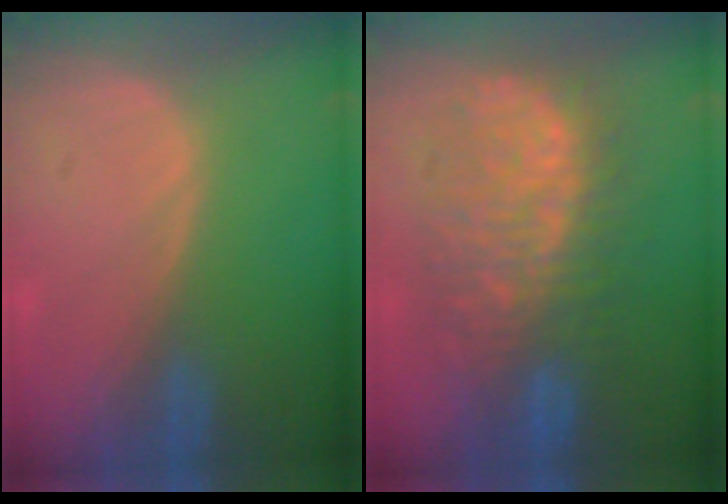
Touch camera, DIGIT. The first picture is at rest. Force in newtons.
{"total": 11.6, "press": 11.6, "slide": 1.3}